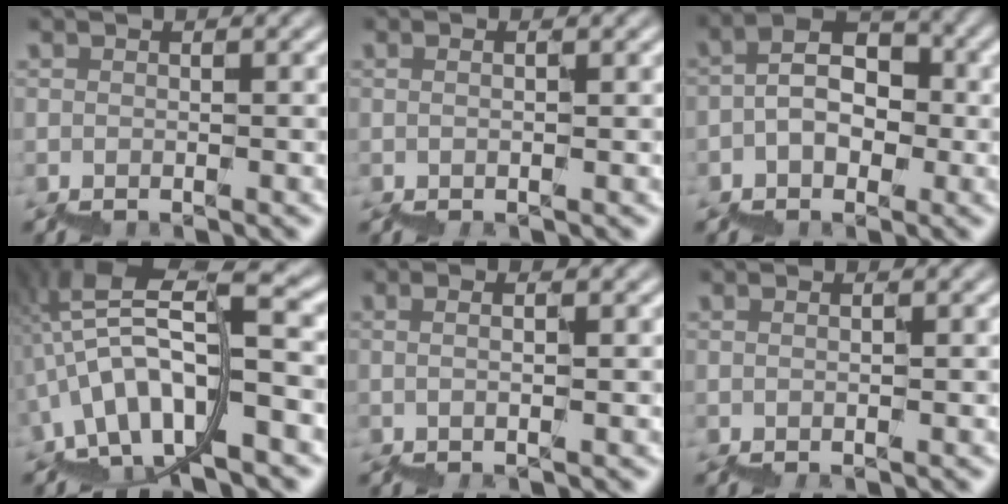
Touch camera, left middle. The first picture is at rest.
{"total": 0.9, "force": [0.2, 0.1, 0.8], "torque": [-0.011, 0.001, 0.000]}
{"total": 3.4, "force": [-0.6, 2.6, 2.1], "torque": [-0.027, 0.012, -0.021]}
{"total": 10.1, "force": [0.3, 3.5, 9.5], "torque": [-0.162, 0.028, 0.012]}
{"total": 1.5, "force": [0.3, 0.2, 1.4], "torque": [-0.025, 0.004, 0.005]}
{"total": 0.6, "force": [0.2, 0.0, 0.6], "torque": [-0.007, 0.001, 0.000]}